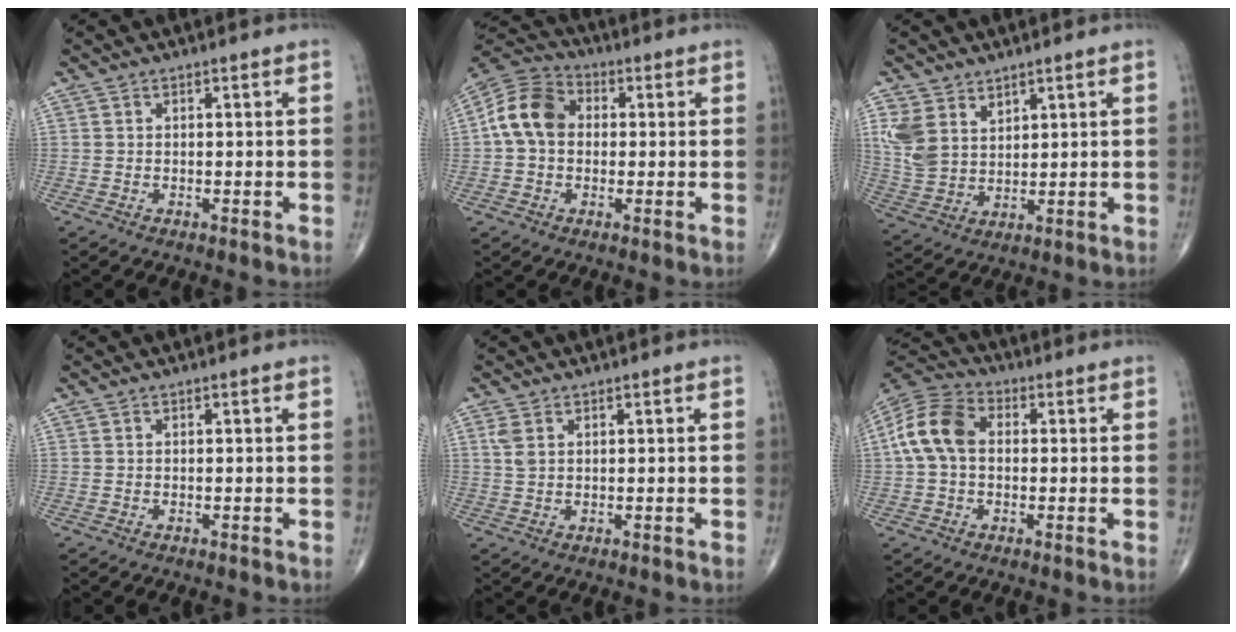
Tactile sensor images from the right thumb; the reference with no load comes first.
{"total": 10.6, "force": [0.6, 8.0, 6.9], "torque": [-0.122, 0.030, -0.003]}
{"total": 8.2, "force": [4.1, 5.7, 4.2], "torque": [-0.075, -0.017, 0.099]}
{"total": 0.0}
{"total": 2.4, "force": [1.0, 1.3, 1.7], "torque": [-0.041, 0.007, 0.028]}
{"total": 10.8, "force": [0.7, 7.5, 7.8], "torque": [-0.156, 0.032, 0.001]}